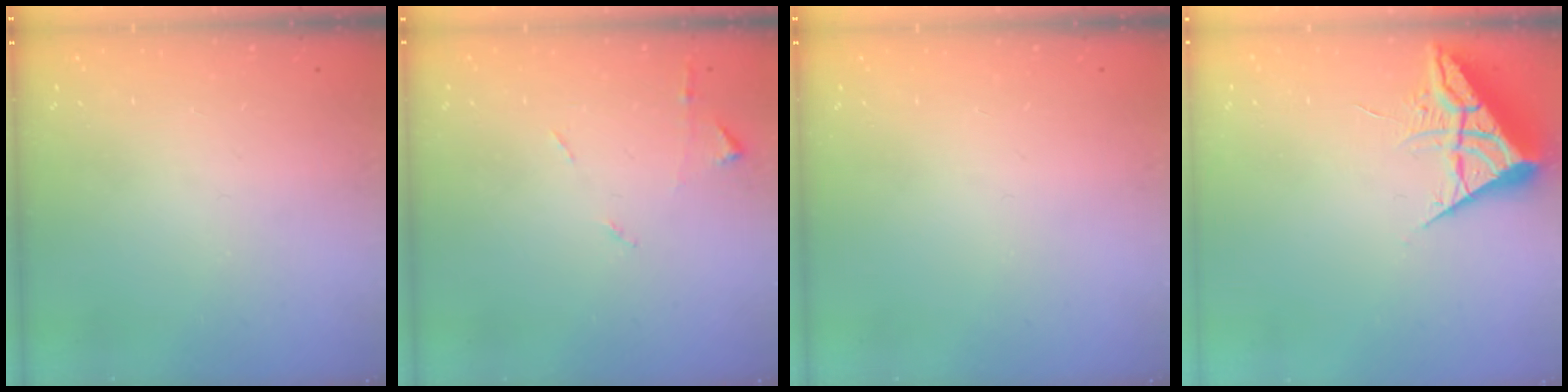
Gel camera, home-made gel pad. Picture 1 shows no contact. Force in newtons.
{"total": 5.6, "press": 5.6, "slide": 0.8}
{"total": 0.0}
{"total": 6.9, "press": 6.9, "slide": 0.4}